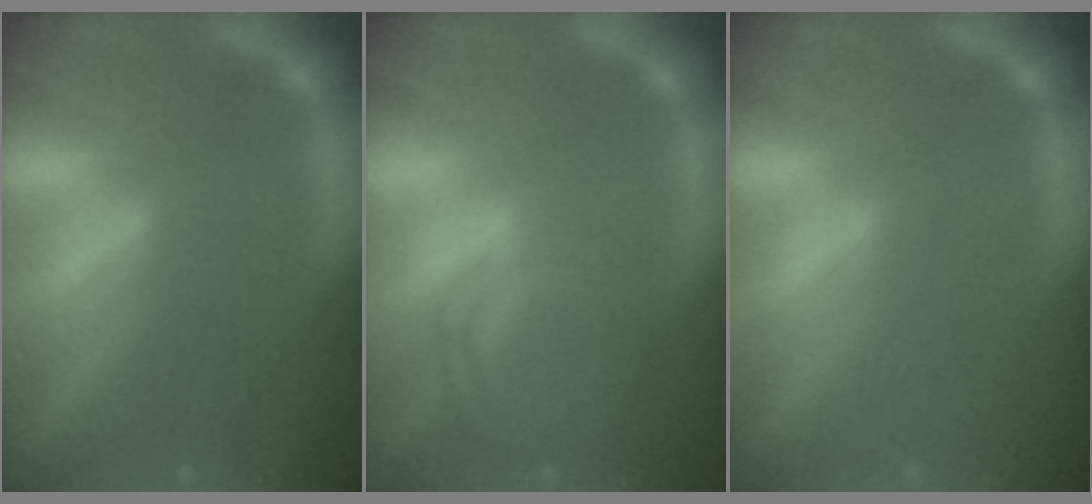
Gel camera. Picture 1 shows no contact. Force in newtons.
{"total": 6.0}
{"total": 1.0}